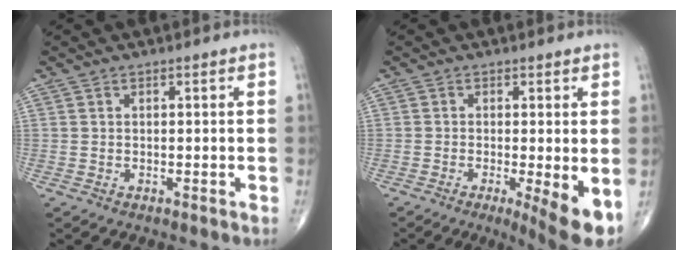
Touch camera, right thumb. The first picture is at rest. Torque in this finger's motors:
{"motor_torque": [0.09, 0.68, 0.18, -0.20, 0.23]}